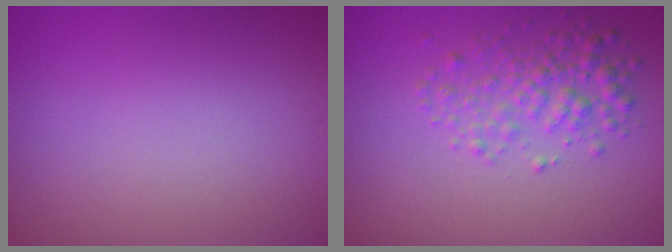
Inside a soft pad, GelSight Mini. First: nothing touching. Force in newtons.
{"total": 3.0, "press": 3.0, "slide": 0.1}